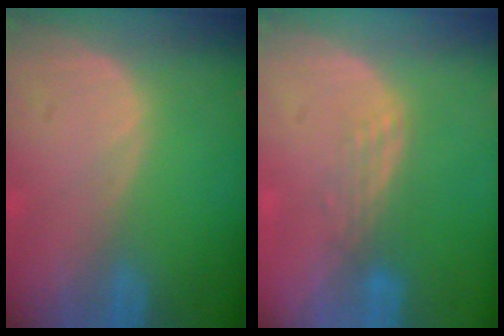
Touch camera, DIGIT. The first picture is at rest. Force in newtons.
{"total": 3.0, "press": 2.5, "slide": 1.7}